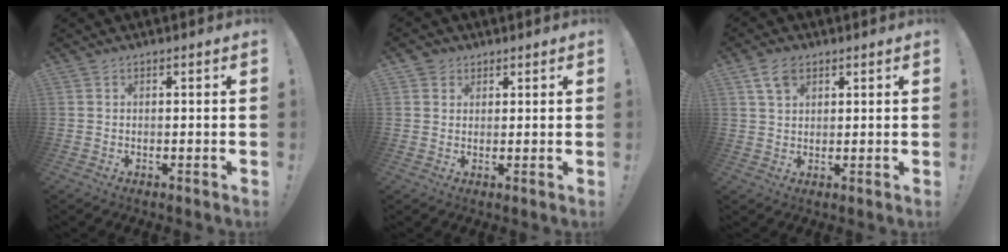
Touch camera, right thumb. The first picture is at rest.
{"total": 3.0, "force": [1.7, 2.5, 0.4], "torque": [-0.005, -0.004, 0.031]}
{"total": 6.1, "force": [3.2, 3.8, 3.6], "torque": [-0.065, -0.002, 0.064]}